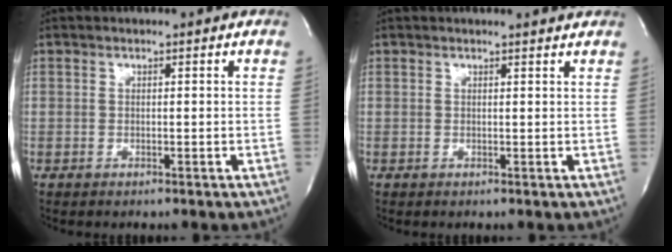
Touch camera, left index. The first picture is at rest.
{"total": 2.4, "force": [2.4, -0.2, 0.4], "torque": [-0.011, -0.003, 0.019]}